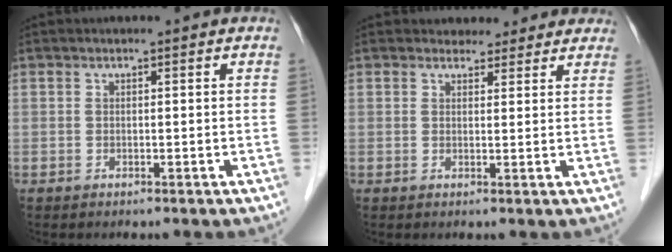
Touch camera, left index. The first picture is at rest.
{"total": 4.6, "force": [4.1, 2.2, 0.4], "torque": [0.006, 0.007, 0.041]}